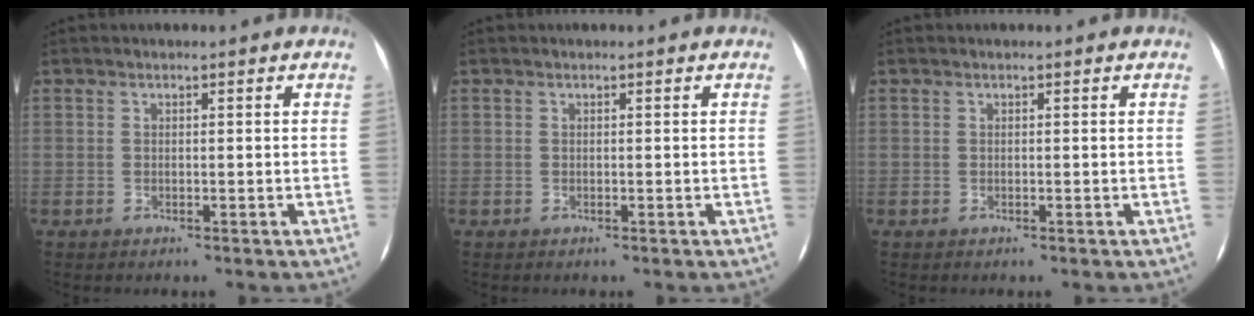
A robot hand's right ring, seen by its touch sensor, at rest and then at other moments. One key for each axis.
{"total": 0.0}
{"total": 0.0}